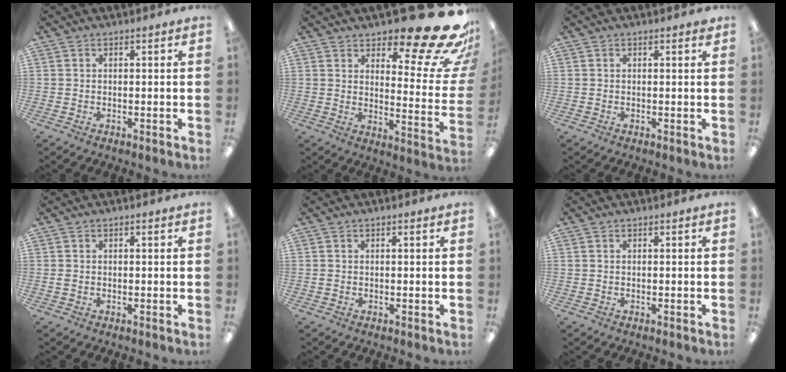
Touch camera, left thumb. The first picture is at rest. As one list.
[{"total": 19.3, "force": [13.7, 5.8, 12.3], "torque": [-0.146, -0.105, 0.220]}, {"total": 0.6, "force": [0.4, 0.1, 0.4], "torque": [0.000, -0.002, 0.005]}, {"total": 0.8, "force": [0.0, 0.5, 0.6], "torque": [-0.012, 0.003, -0.002]}, {"total": 0.5, "force": [0.0, 0.3, 0.4], "torque": [-0.008, 0.003, -0.001]}, {"total": 0.0}]